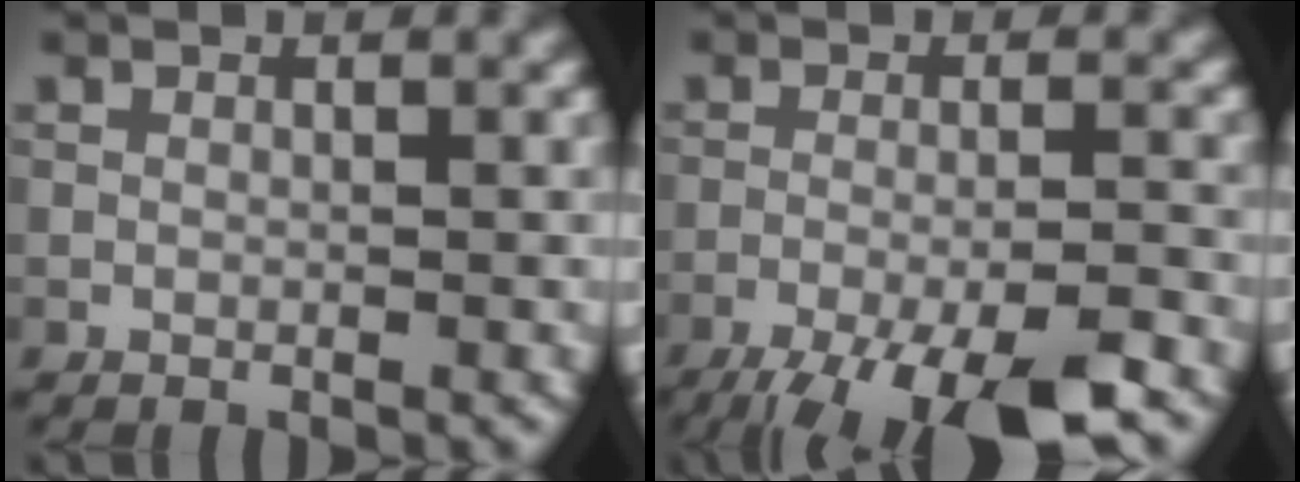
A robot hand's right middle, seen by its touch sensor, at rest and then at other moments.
{"total": 10.5, "force": [-7.6, 2.2, 7.0], "torque": [-0.111, -0.027, -0.115]}